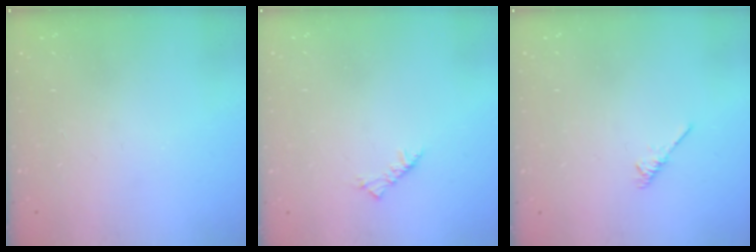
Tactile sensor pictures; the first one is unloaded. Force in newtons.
{"total": 2.5, "press": 2.4, "slide": 0.7}
{"total": 1.9, "press": 1.8, "slide": 0.5}